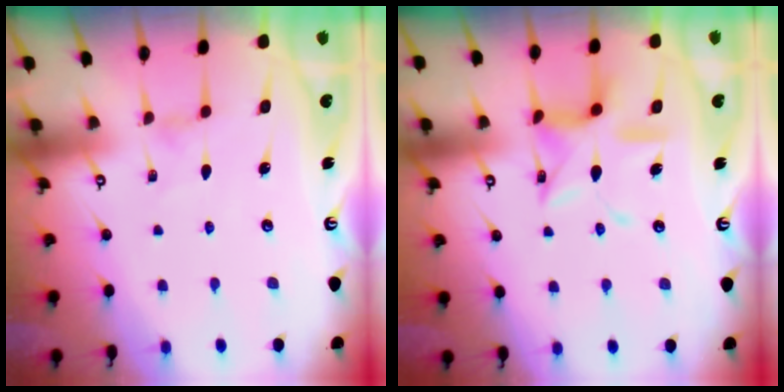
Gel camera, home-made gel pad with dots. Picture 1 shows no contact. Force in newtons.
{"total": 13.5, "press": 13.5, "slide": 1.2}